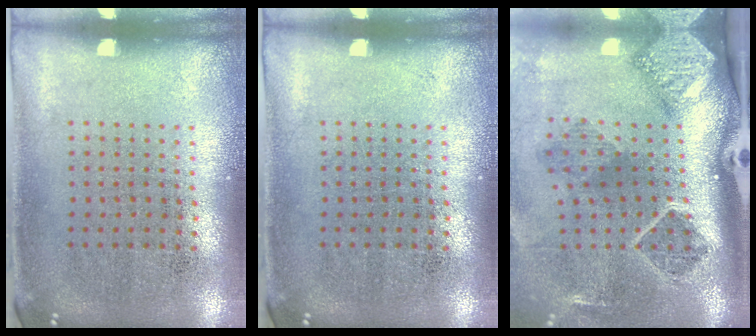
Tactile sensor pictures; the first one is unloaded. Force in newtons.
{"total": 0.0}
{"total": 3.0, "press": 1.9, "slide": 2.3}